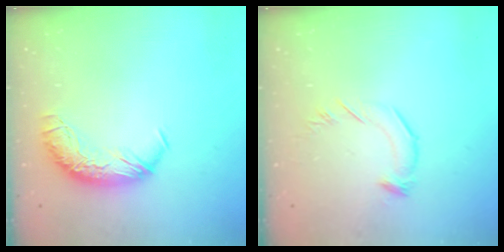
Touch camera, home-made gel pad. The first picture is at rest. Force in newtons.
{"total": 4.0, "press": 3.9, "slide": 0.2}